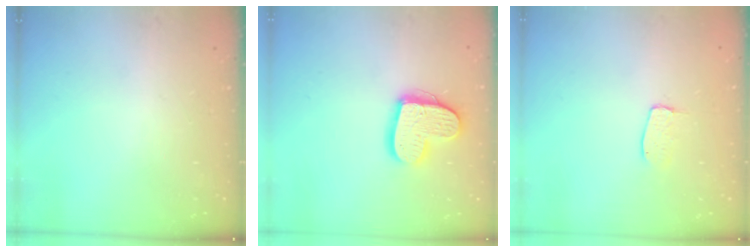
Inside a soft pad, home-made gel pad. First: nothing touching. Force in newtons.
{"total": 15.4, "press": 15.4, "slide": 1.2}
{"total": 4.8, "press": 4.8, "slide": 0.3}